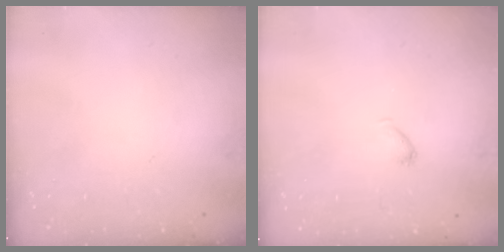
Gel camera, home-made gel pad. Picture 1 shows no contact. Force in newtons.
{"total": 3.1, "press": 3.1, "slide": 0.5}